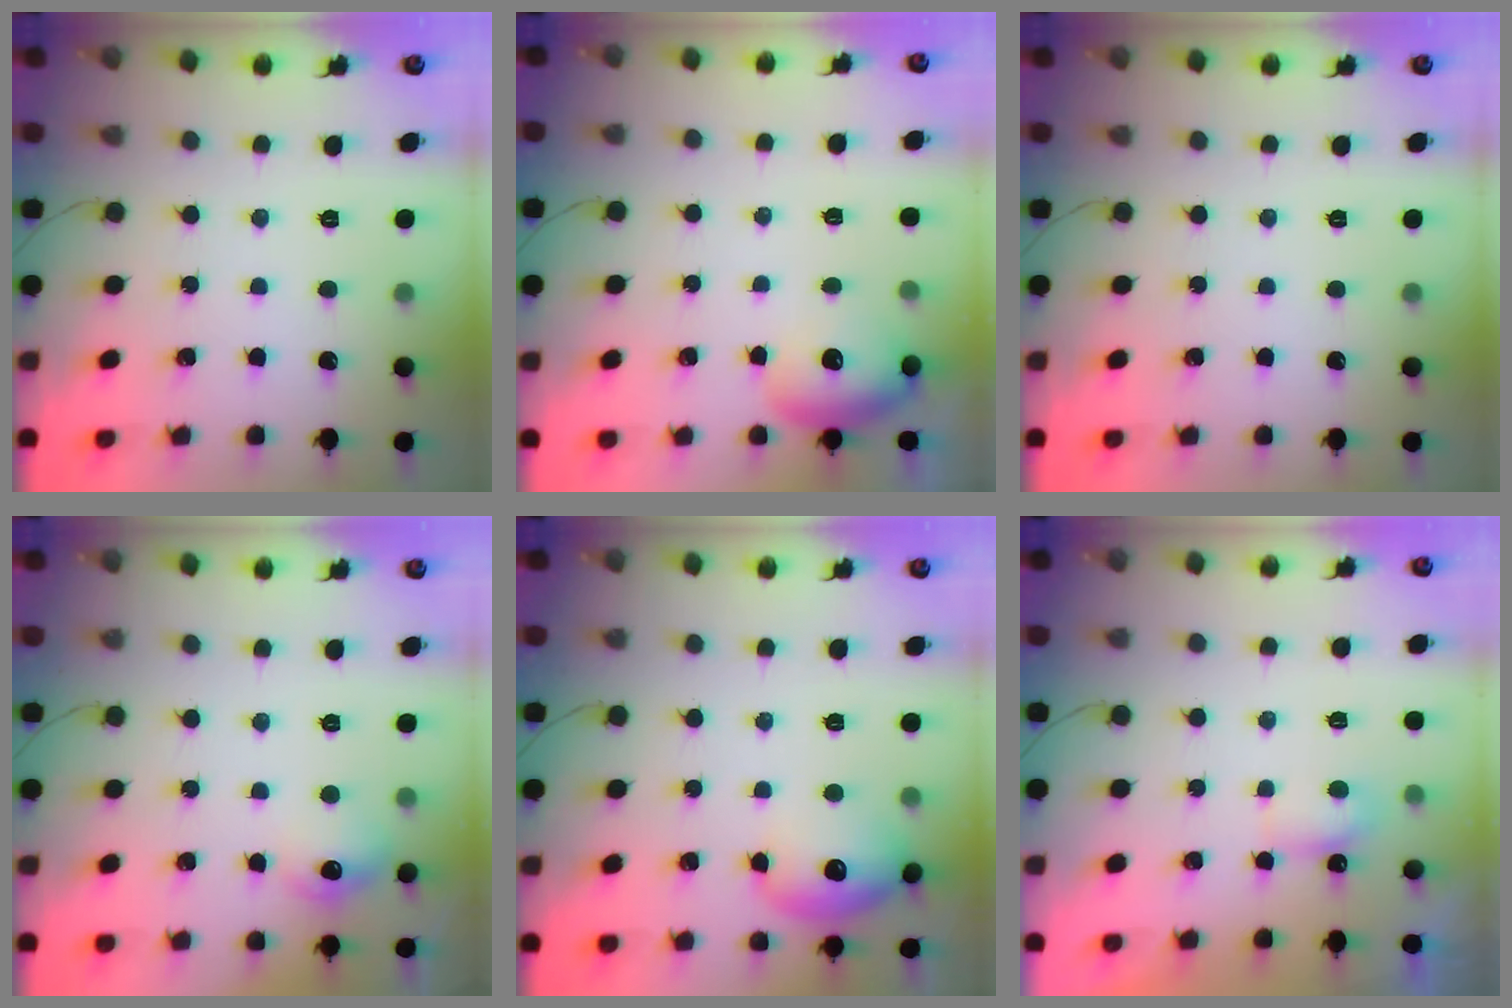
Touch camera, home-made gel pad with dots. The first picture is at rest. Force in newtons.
{"total": 13.0, "press": 11.7, "slide": 5.5}
{"total": 0.0}
{"total": 7.8, "press": 7.7, "slide": 0.8}
{"total": 11.6, "press": 11.4, "slide": 2.0}
{"total": 3.7, "press": 3.5, "slide": 1.1}